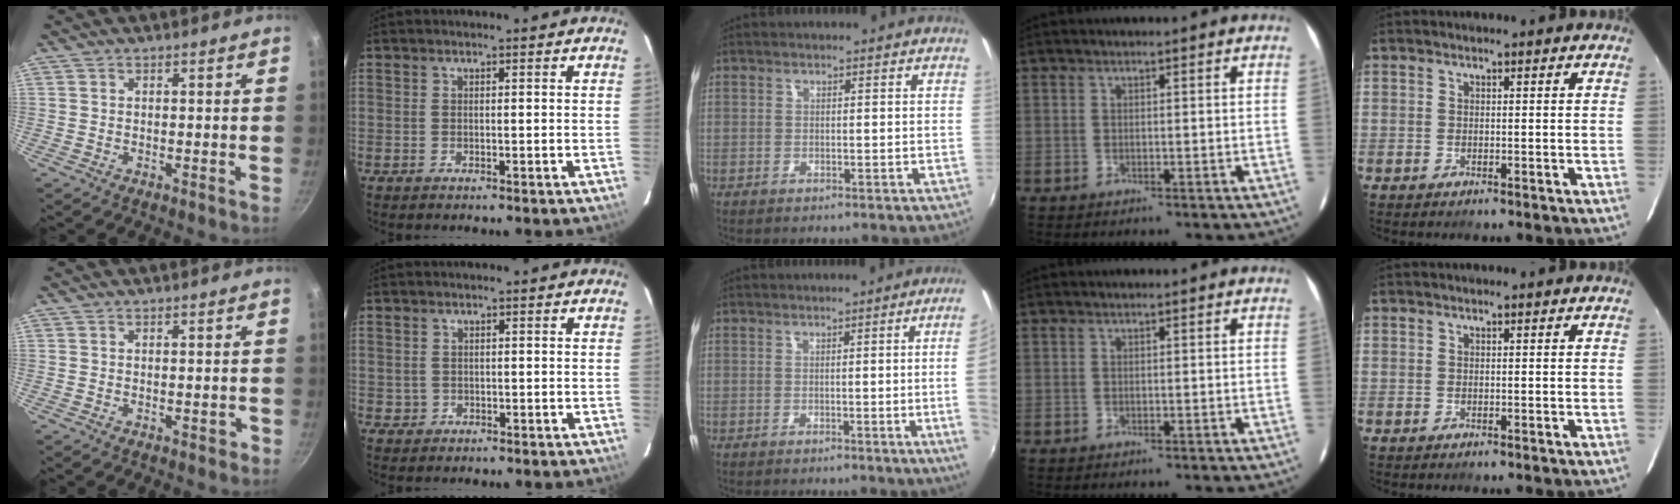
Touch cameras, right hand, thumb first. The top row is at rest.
{"thumb": {"total": 1.0, "force": [-0.5, 0.5, 0.7], "torque": [-0.003, 0.006, -0.005]}, "index": {"total": 1.4, "force": [-0.1, 1.4, 0.0], "torque": [0.003, 0.006, 0.003]}, "middle": {"total": 8.7, "force": [-0.1, -1.3, 8.6], "torque": [-0.093, -0.003, 0.001]}}